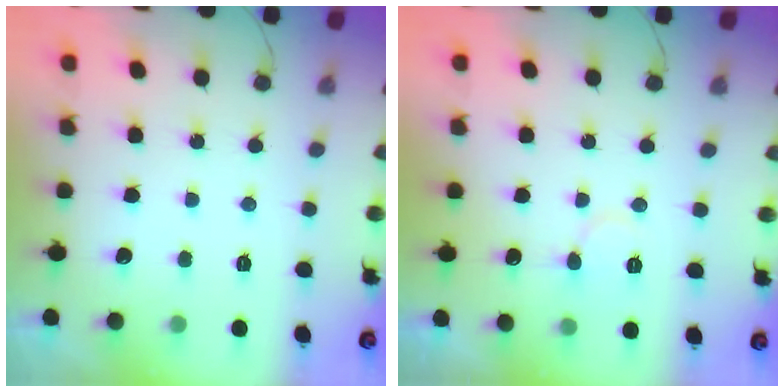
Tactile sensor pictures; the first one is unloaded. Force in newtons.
{"total": 5.7, "press": 5.6, "slide": 0.6}